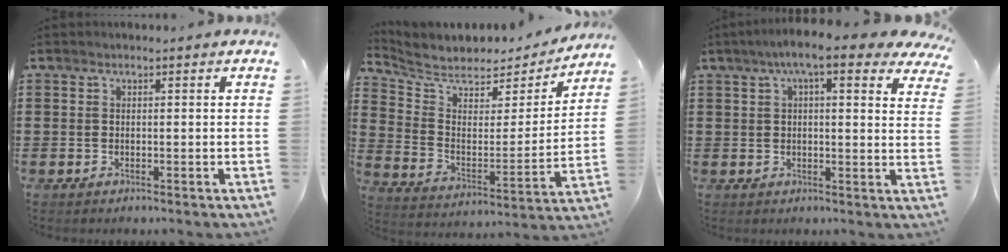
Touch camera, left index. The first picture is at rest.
{"total": 5.6, "force": [5.1, 2.1, 1.3], "torque": [-0.061, -0.043, 0.085]}
{"total": 7.8, "force": [5.4, 0.9, 5.6], "torque": [-0.105, -0.007, 0.089]}